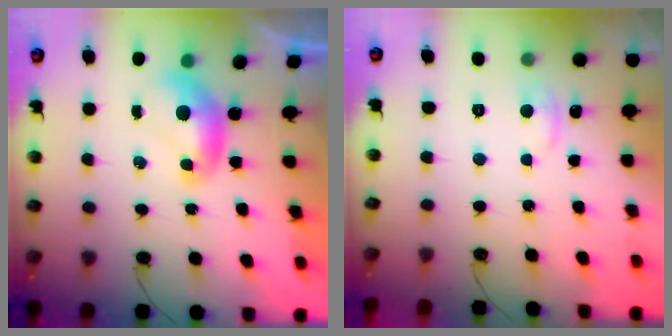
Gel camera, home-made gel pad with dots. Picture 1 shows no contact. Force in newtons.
{"total": 1.2, "press": 0.8, "slide": 0.9}